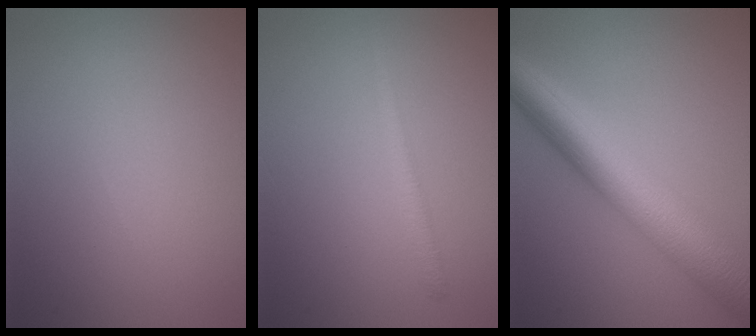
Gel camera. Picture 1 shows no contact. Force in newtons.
{"total": 1.5, "press": 1.5, "slide": 0.1}
{"total": 9.5, "press": 9.5, "slide": 0.4}